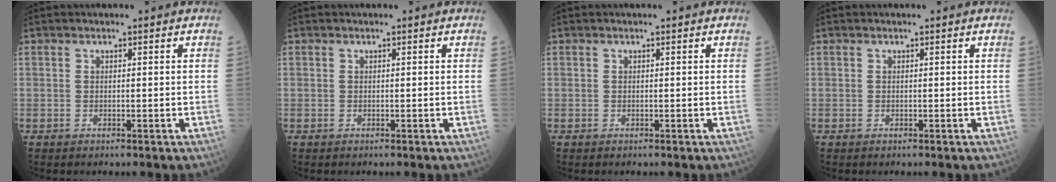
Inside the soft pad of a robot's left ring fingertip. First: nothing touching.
{"total": 0.0}
{"total": 0.0}
{"total": 0.0}